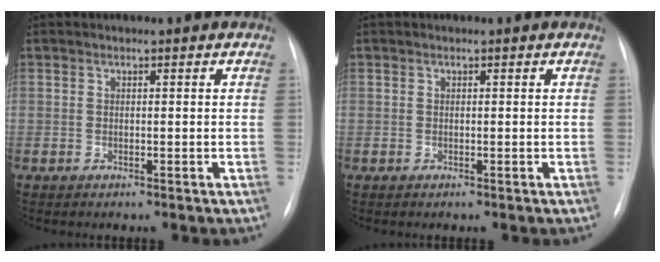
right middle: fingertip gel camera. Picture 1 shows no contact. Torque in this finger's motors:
{"motor_torque": [0.42, -0.51, 0.01, -0.01]}